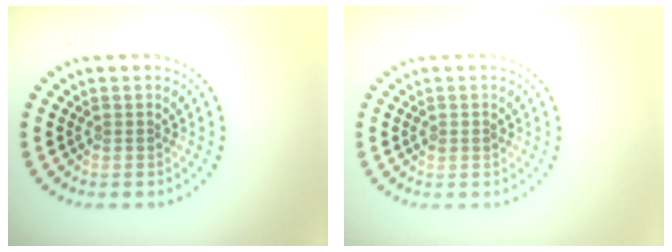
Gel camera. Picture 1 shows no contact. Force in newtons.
{"total": 0.9, "press": 0.9, "slide": 0.1}